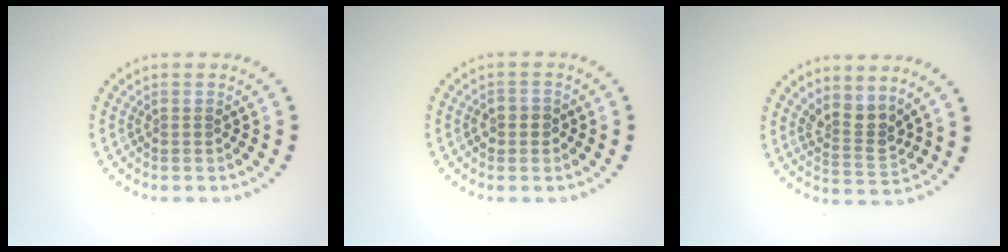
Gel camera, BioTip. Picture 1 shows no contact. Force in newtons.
{"total": 1.6, "press": 1.5, "slide": 0.4}
{"total": 2.8, "press": 2.2, "slide": 1.8}